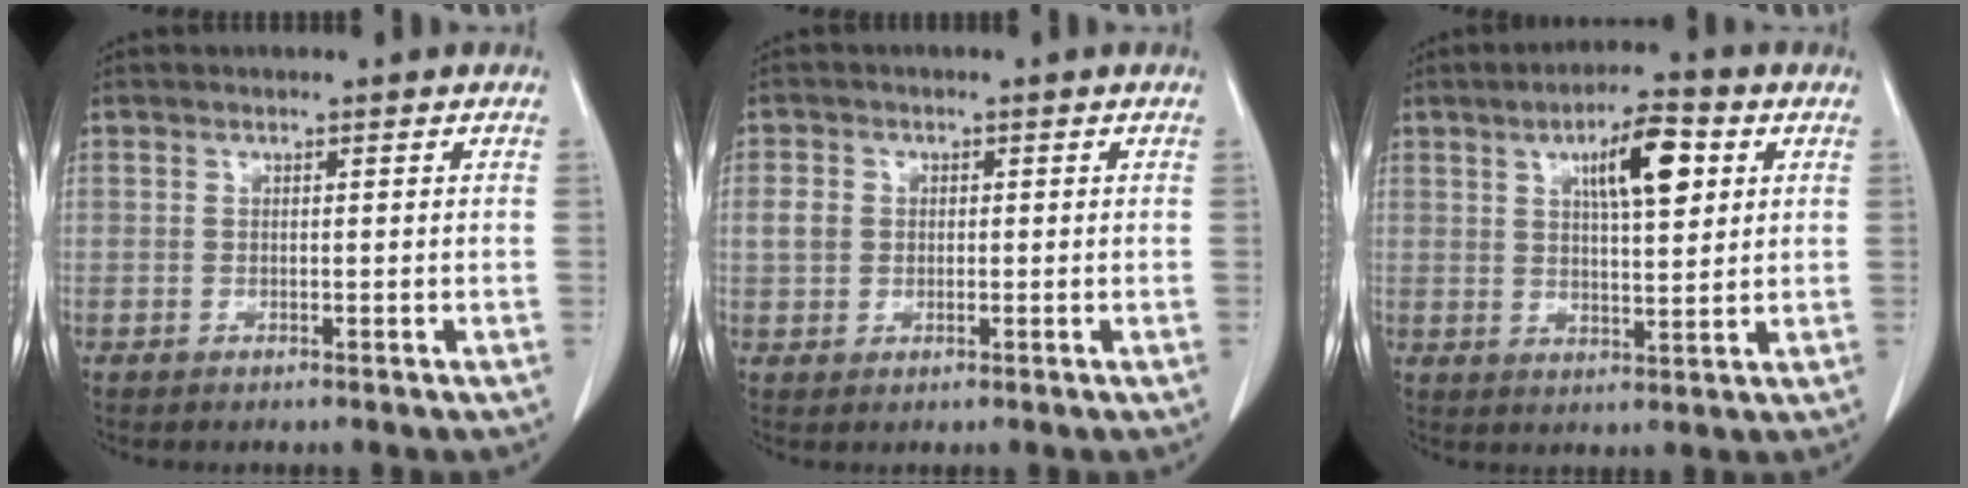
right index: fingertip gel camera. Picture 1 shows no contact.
{"total": 3.4, "force": [0.3, 2.9, 1.7], "torque": [-0.034, 0.012, 0.007]}
{"total": 8.9, "force": [3.5, 2.2, 7.9], "torque": [-0.132, 0.010, 0.057]}